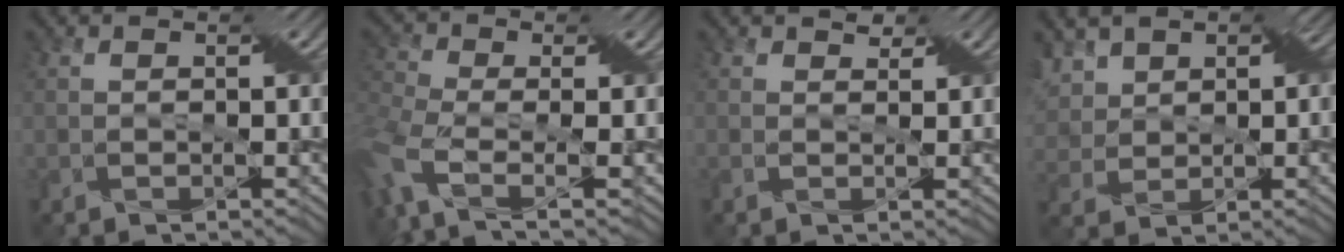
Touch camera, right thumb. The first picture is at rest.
{"total": 9.4, "force": [-3.1, 4.6, 7.6], "torque": [-0.213, -0.017, -0.069]}
{"total": 1.9, "force": [1.2, 1.1, 0.9], "torque": [-0.020, 0.001, 0.019]}
{"total": 6.9, "force": [2.8, 4.9, 4.0], "torque": [-0.108, 0.014, 0.047]}